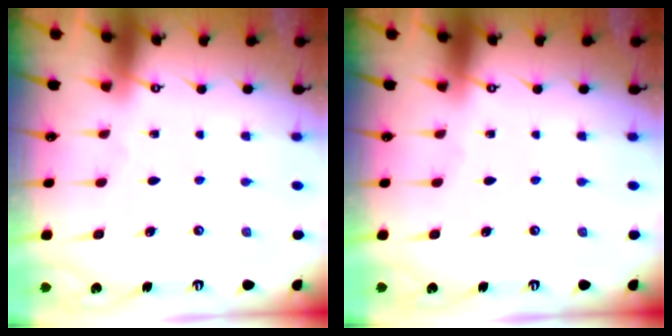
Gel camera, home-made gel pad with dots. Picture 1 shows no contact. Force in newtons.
{"total": 0.0}